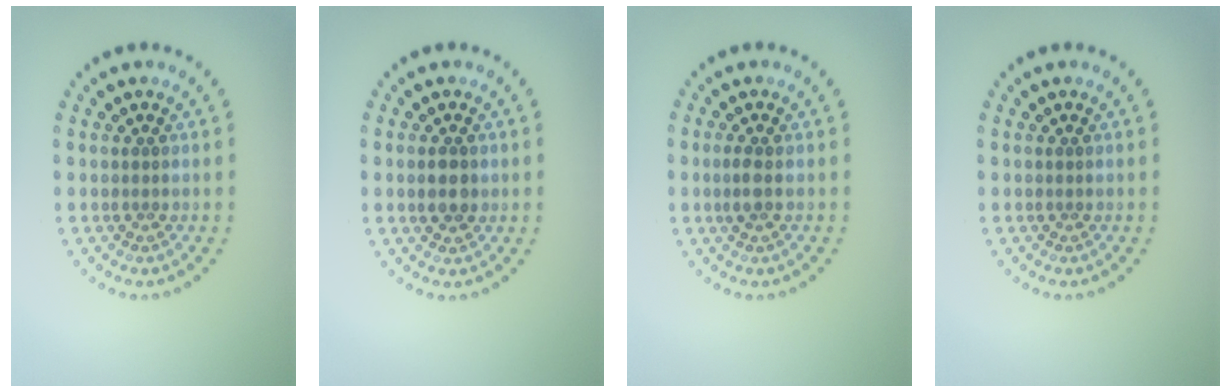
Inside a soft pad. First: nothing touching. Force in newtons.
{"total": 1.9, "press": 1.9, "slide": 0.2}
{"total": 1.3, "press": 1.3, "slide": 0.2}
{"total": 0.0}